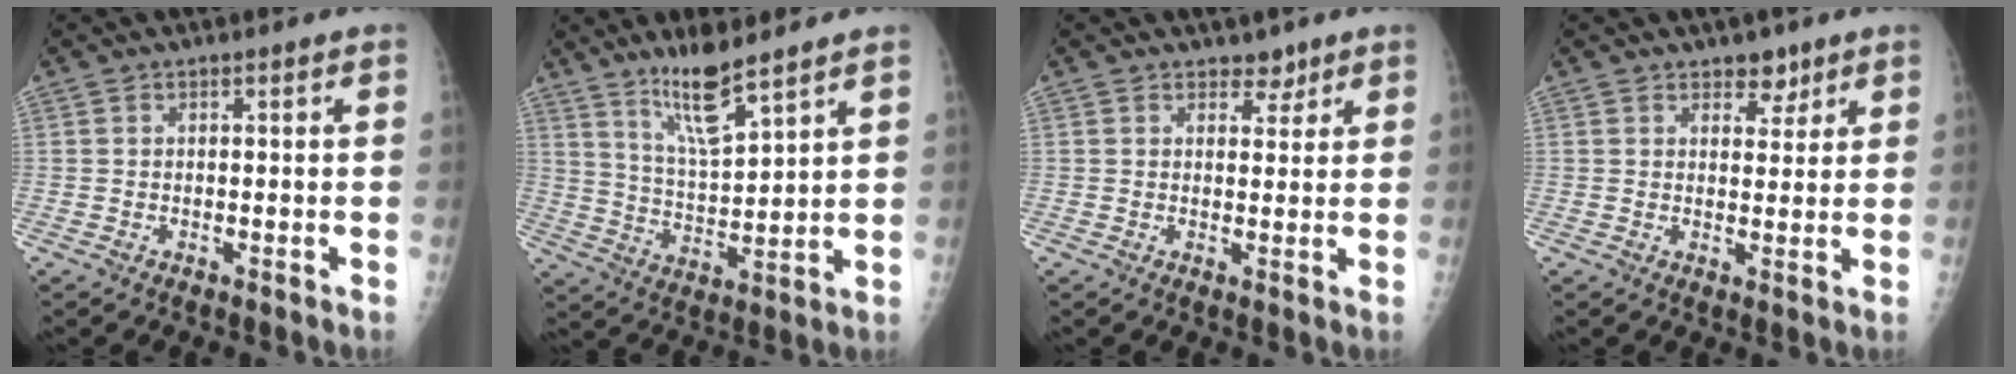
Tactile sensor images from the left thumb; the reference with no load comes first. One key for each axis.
{"total": 9.7, "fx": 7.3, "fy": 1.4, "fz": 6.2, "tx": -0.114, "ty": -0.058, "tz": 0.147}
{"total": 2.4, "fx": 1.7, "fy": 1.5, "fz": 0.6, "tx": 0.013, "ty": -0.010, "tz": 0.021}
{"total": 3.6, "fx": 2.4, "fy": 2.2, "fz": 1.4, "tx": 0.006, "ty": -0.015, "tz": 0.034}